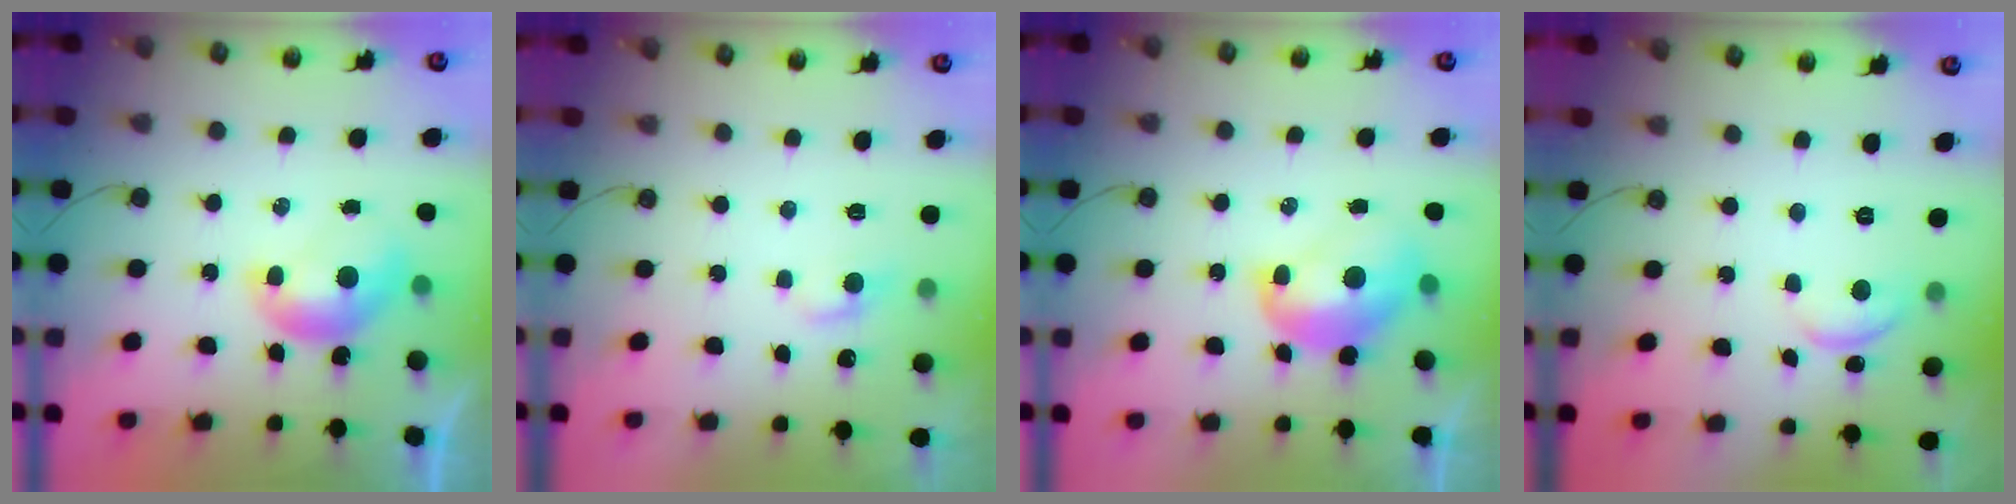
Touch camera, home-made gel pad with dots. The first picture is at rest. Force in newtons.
{"total": 0.0}
{"total": 3.0, "press": 2.9, "slide": 0.5}
{"total": 2.2, "press": 2.1, "slide": 0.5}